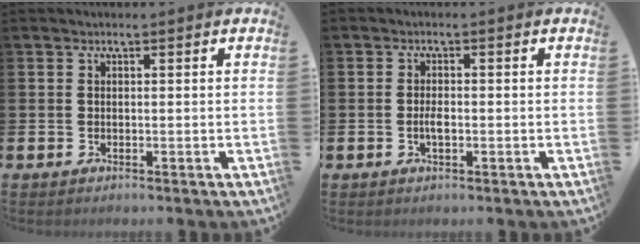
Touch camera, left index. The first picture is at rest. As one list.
[{"total": 1.9, "force": [-0.4, 0.8, 1.6], "torque": [-0.026, -0.001, -0.009]}]